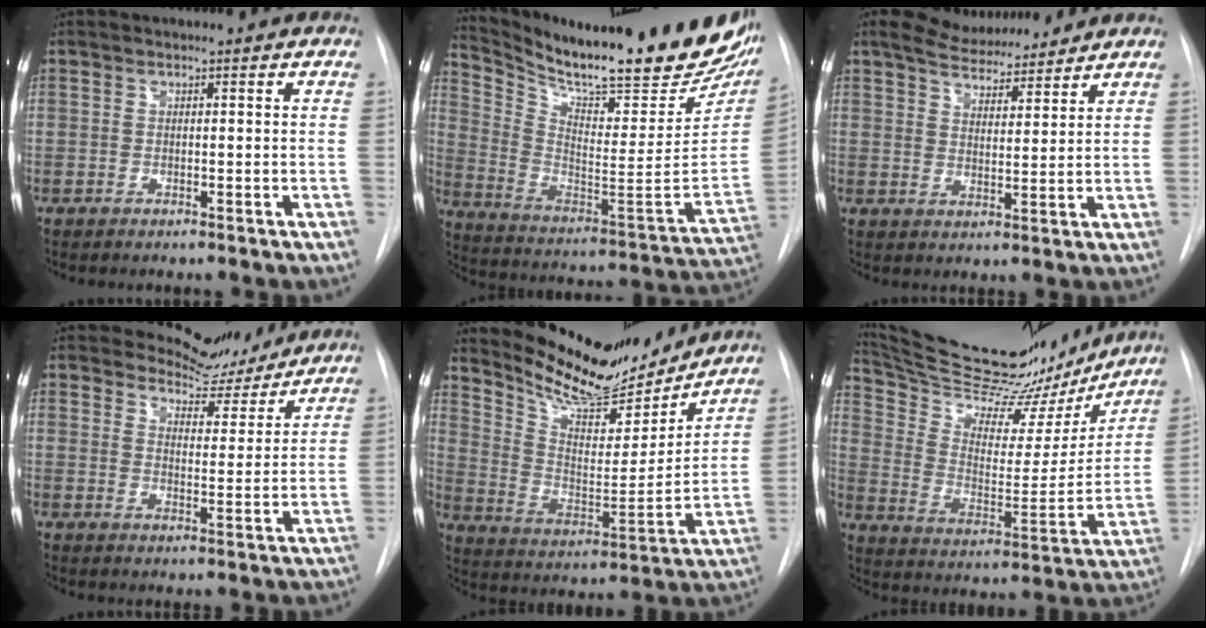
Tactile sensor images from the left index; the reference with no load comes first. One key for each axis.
{"total": 28.2, "fx": 23.6, "fy": 3.9, "fz": 14.8, "tx": -0.248, "ty": -0.090, "tz": 0.333}
{"total": 8.6, "fx": 7.8, "fy": 2.0, "fz": 3.0, "tx": -0.050, "ty": 0.005, "tz": 0.123}
{"total": 7.1, "fx": 6.9, "fy": 1.9, "fz": -0.3, "tx": 0.007, "ty": -0.023, "tz": 0.094}
{"total": 16.8, "fx": 15.7, "fy": 3.6, "fz": 4.9, "tx": -0.092, "ty": -0.030, "tz": 0.252}
{"total": 27.4, "fx": 24.4, "fy": 7.1, "fz": 10.2, "tx": -0.169, "ty": -0.029, "tz": 0.345}